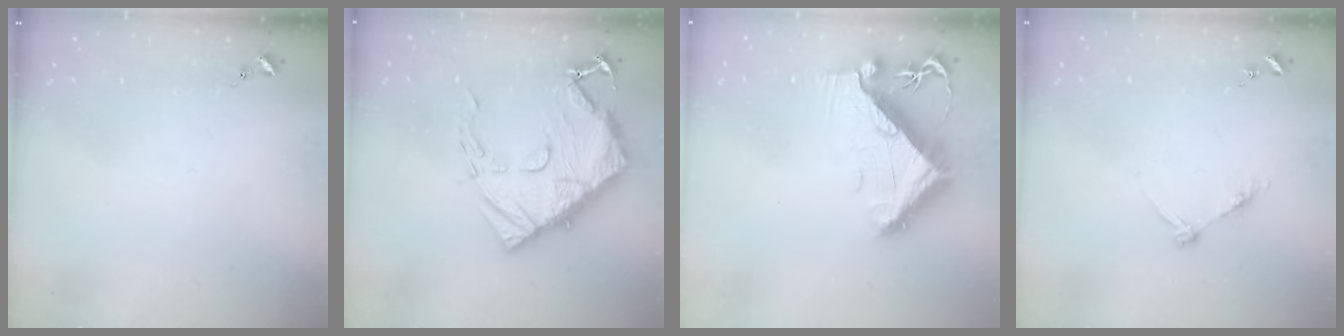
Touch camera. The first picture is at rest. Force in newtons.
{"total": 22.1, "press": 22.0, "slide": 2.0}
{"total": 11.0, "press": 10.9, "slide": 1.4}
{"total": 5.1, "press": 5.0, "slide": 0.8}